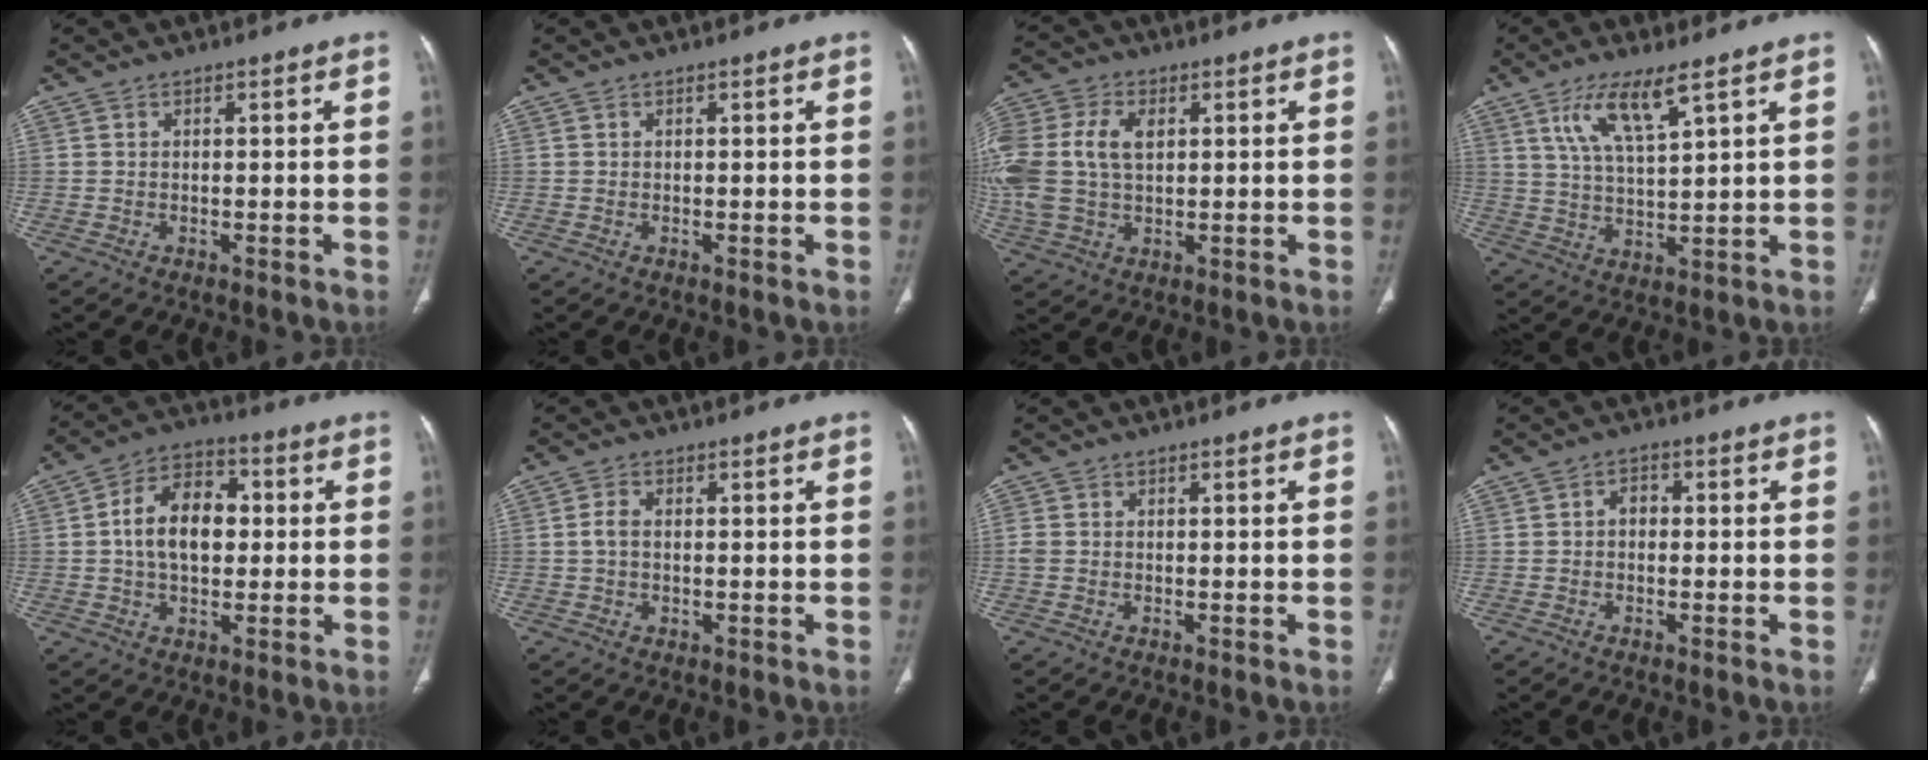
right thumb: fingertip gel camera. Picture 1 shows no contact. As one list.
[{"total": 0.0}, {"total": 16.8, "force": [2.8, 11.3, 12.0], "torque": [-0.309, 0.014, 0.058]}, {"total": 8.8, "force": [5.0, 1.9, 7.0], "torque": [-0.139, -0.024, 0.106]}, {"total": 11.9, "force": [0.8, 7.7, 9.0], "torque": [-0.137, 0.023, 0.005]}, {"total": 2.8, "force": [0.1, 1.8, 2.2], "torque": [-0.044, 0.002, -0.001]}, {"total": 1.5, "force": [-0.1, 1.3, 0.8], "torque": [-0.021, 0.000, -0.003]}, {"total": 2.3, "force": [-0.2, 1.8, 1.4], "torque": [-0.010, 0.012, -0.011]}]